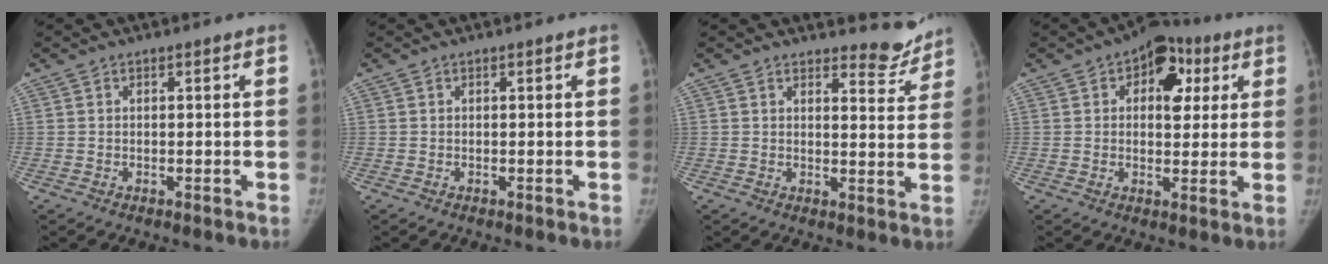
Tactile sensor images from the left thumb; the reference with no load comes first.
{"total": 0.0}
{"total": 6.1, "force": [5.7, 2.1, 0.6], "torque": [0.023, -0.050, 0.067]}
{"total": 11.3, "force": [4.2, 7.2, 7.7], "torque": [-0.053, 0.003, 0.054]}